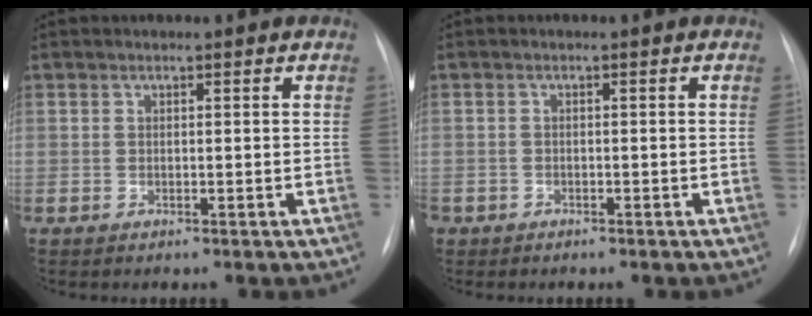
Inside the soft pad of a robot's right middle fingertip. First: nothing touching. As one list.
[{"total": 1.5, "force": [-1.1, 1.0, 0.2], "torque": [-0.010, 0.002, -0.015]}]